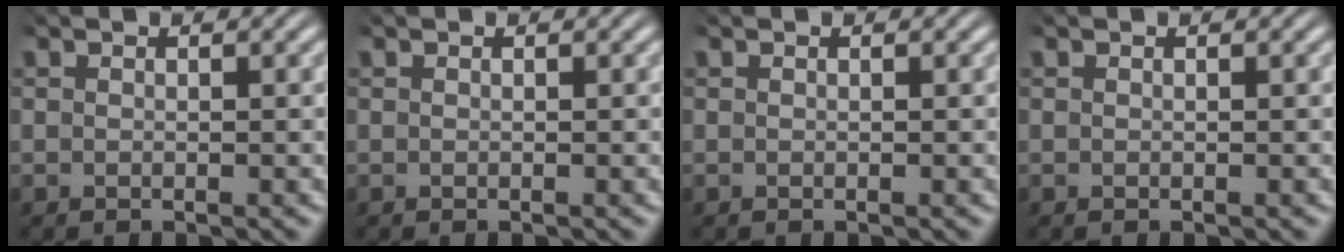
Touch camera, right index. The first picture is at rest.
{"total": 0.0}
{"total": 0.0}
{"total": 0.0}